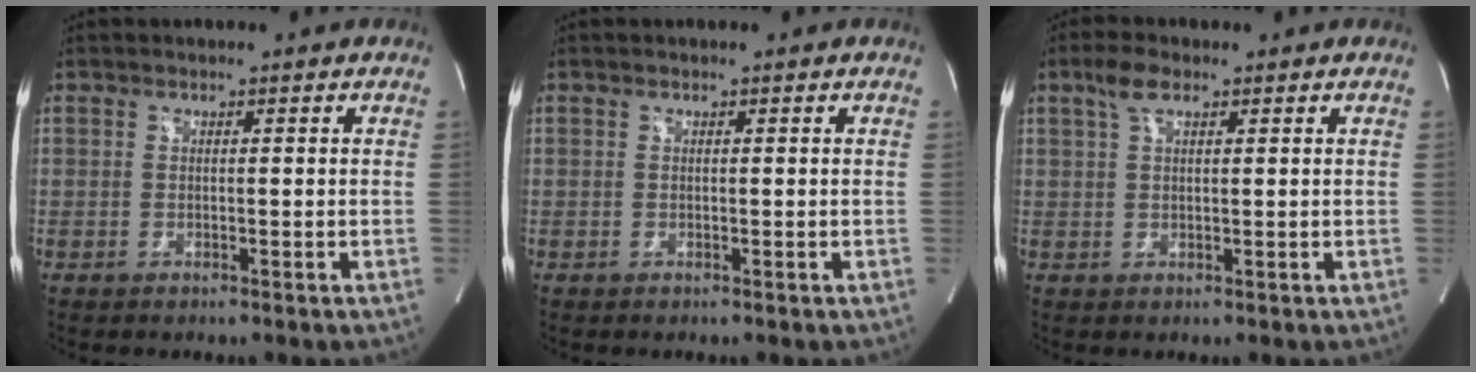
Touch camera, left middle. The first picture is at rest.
{"total": 0.0}
{"total": 3.3, "force": [1.9, 1.1, 2.5], "torque": [-0.059, 0.016, 0.041]}